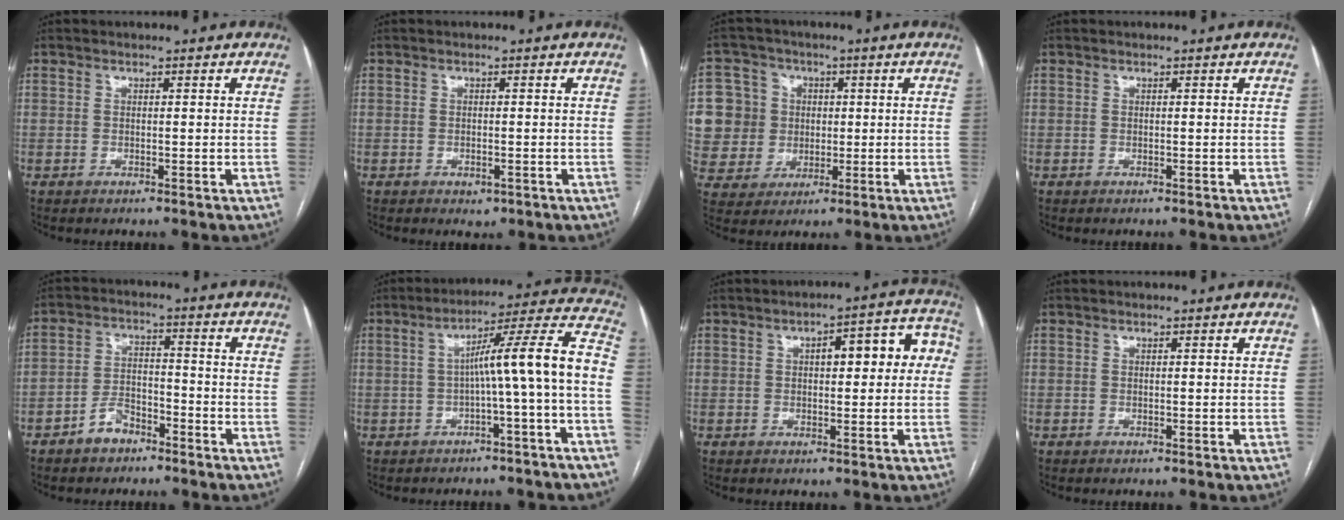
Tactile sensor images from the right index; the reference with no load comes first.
{"total": 1.4, "force": [-0.7, 0.8, 0.8], "torque": [-0.010, 0.001, -0.003]}
{"total": 12.4, "force": [1.5, 12.1, 2.5], "torque": [-0.078, 0.046, 0.045]}
{"total": 0.0}
{"total": 5.2, "force": [-3.6, 3.0, 2.3], "torque": [-0.046, 0.014, -0.064]}
{"total": 12.0, "force": [-2.1, -1.1, 11.7], "torque": [-0.158, 0.037, -0.033]}
{"total": 8.7, "force": [1.3, 3.2, 7.9], "torque": [-0.091, 0.042, 0.012]}
{"total": 0.0}